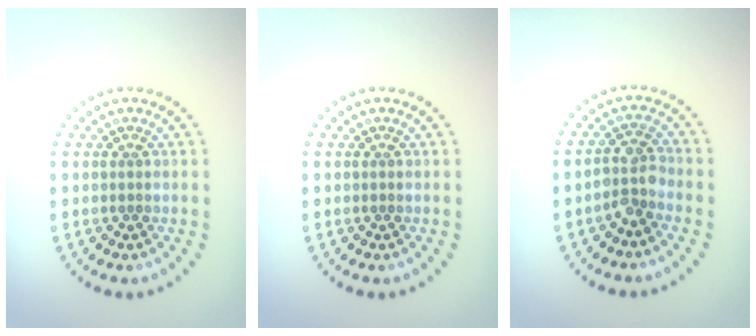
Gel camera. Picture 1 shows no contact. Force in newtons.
{"total": 0.0}
{"total": 2.6, "press": 2.2, "slide": 1.5}